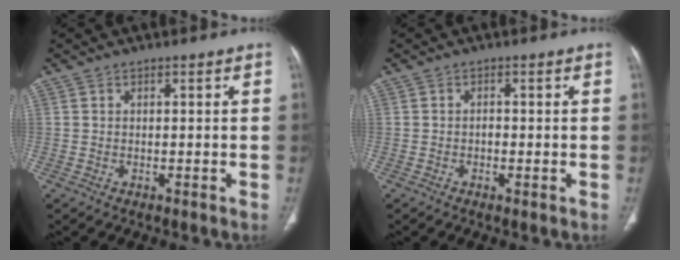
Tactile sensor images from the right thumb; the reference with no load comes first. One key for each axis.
{"total": 1.5, "fx": -0.3, "fy": 0.8, "fz": 1.2, "tx": -0.020, "ty": 0.000, "tz": -0.006}